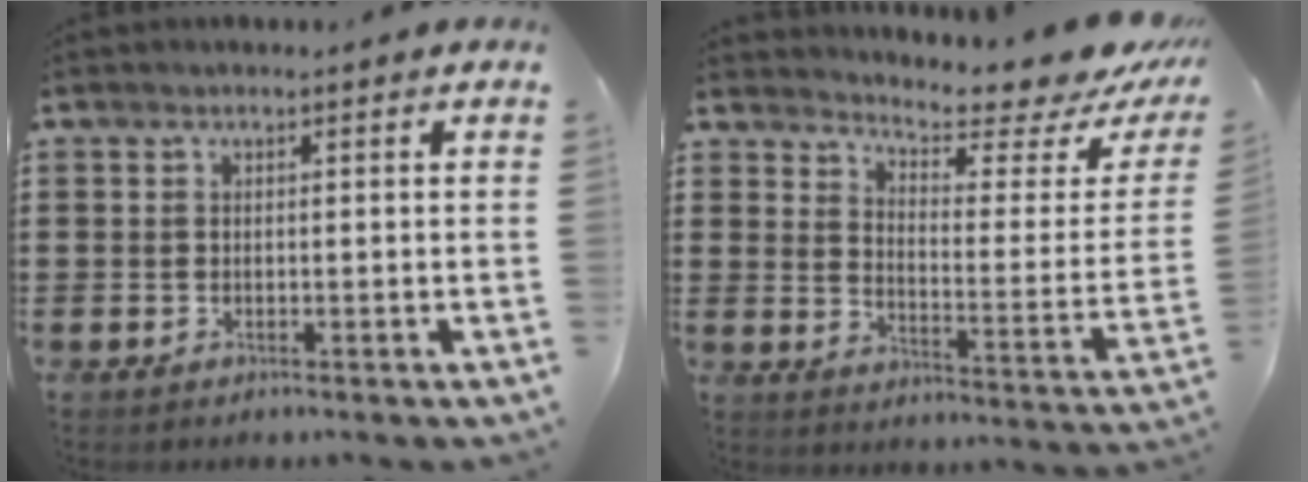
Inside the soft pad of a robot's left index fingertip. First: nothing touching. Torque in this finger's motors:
{"motor_torque": [2.14, 0.00, 0.50, 0.05]}